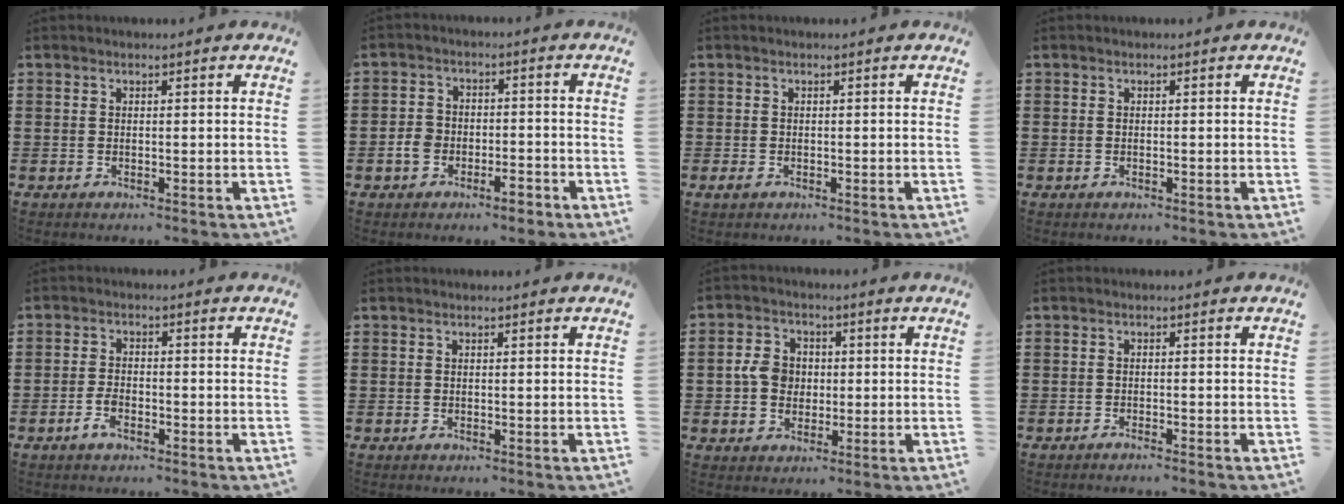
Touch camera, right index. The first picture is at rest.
{"total": 4.3, "force": [-2.4, 2.6, 2.5], "torque": [-0.051, 0.006, -0.046]}
{"total": 0.7, "force": [-0.3, 0.4, 0.5], "torque": [-0.019, -0.005, -0.008]}
{"total": 0.0}
{"total": 3.0, "force": [-1.6, 1.4, 2.2], "torque": [-0.054, -0.001, -0.034]}
{"total": 0.0}
{"total": 5.5, "force": [-0.1, 4.6, 3.0], "torque": [-0.084, 0.009, -0.008]}
{"total": 0.9, "force": [-0.8, -0.4, 0.3], "torque": [-0.005, -0.002, -0.015]}